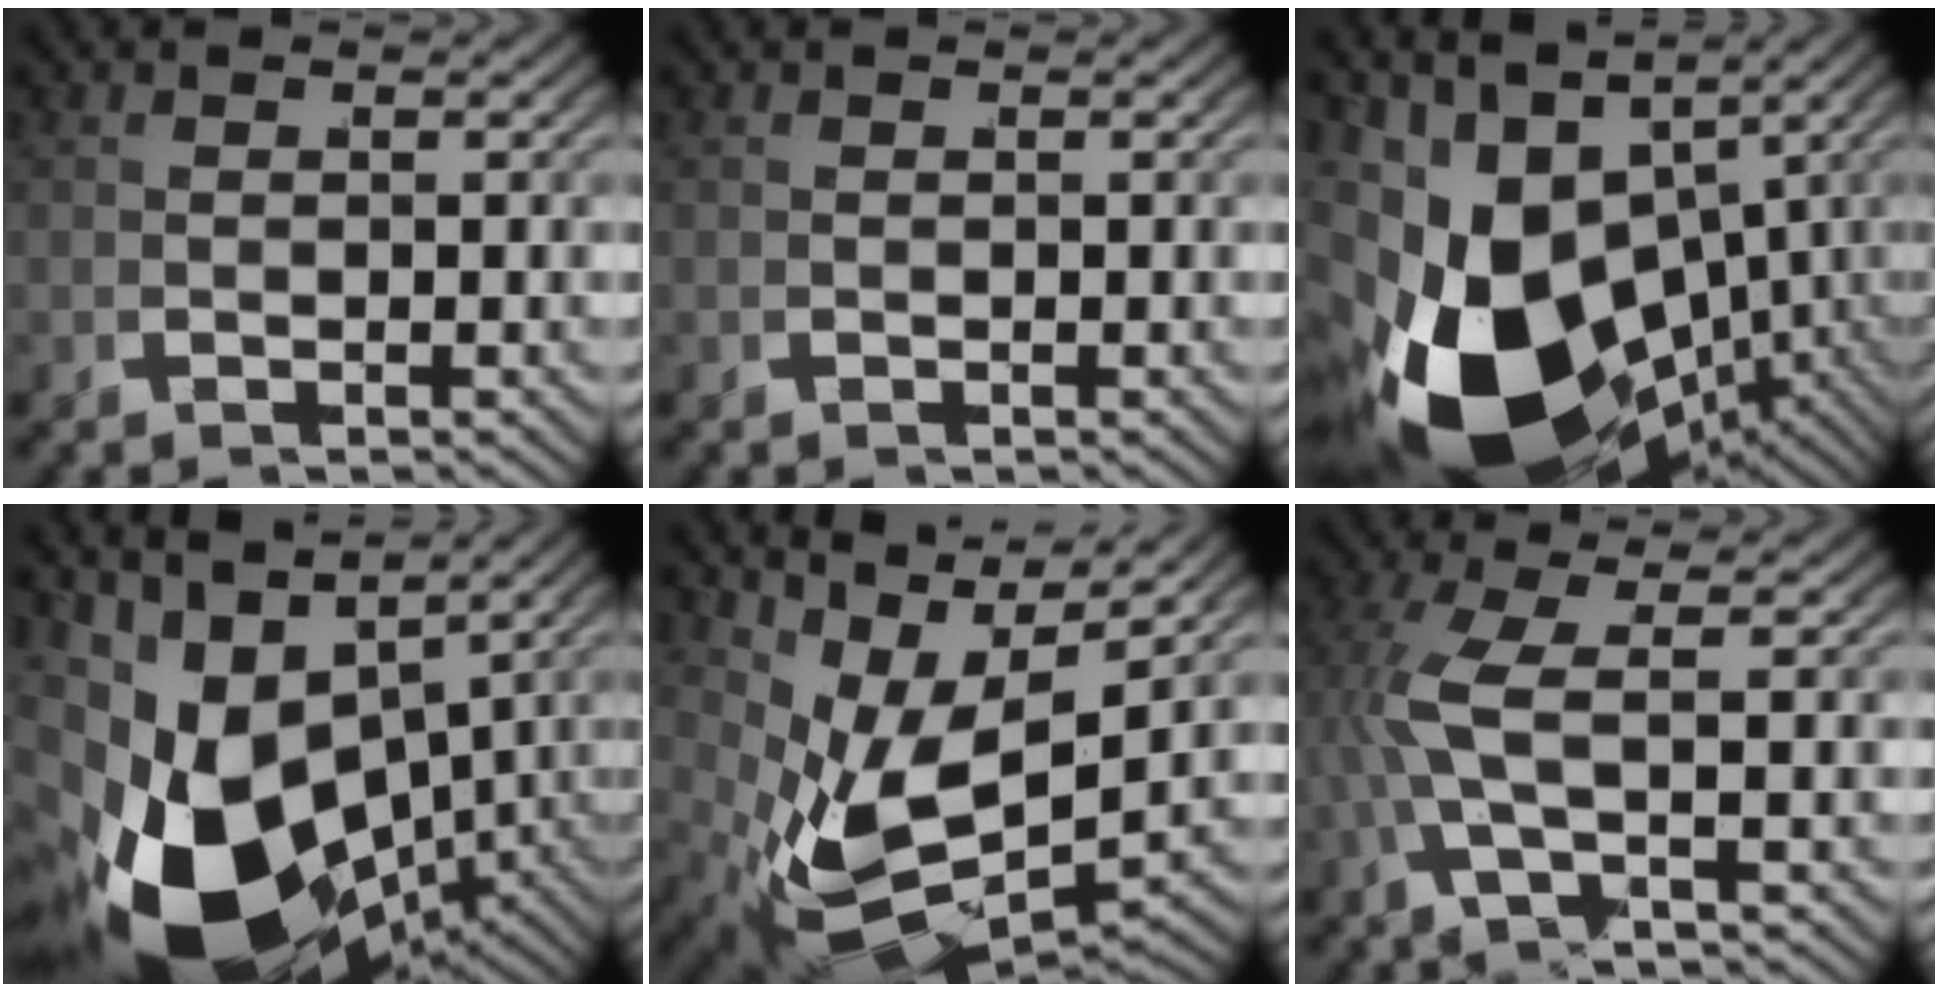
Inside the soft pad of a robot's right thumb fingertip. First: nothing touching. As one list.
[{"total": 0.0}, {"total": 19.4, "force": [-5.3, 12.3, 14.1], "torque": [-0.260, -0.060, -0.053]}, {"total": 18.0, "force": [-4.2, 11.8, 12.9], "torque": [-0.249, -0.059, -0.038]}, {"total": 10.5, "force": [0.2, 5.4, 8.9], "torque": [-0.187, -0.037, 0.025]}, {"total": 4.5, "force": [0.8, 0.5, 4.4], "torque": [-0.114, 0.005, 0.015]}]